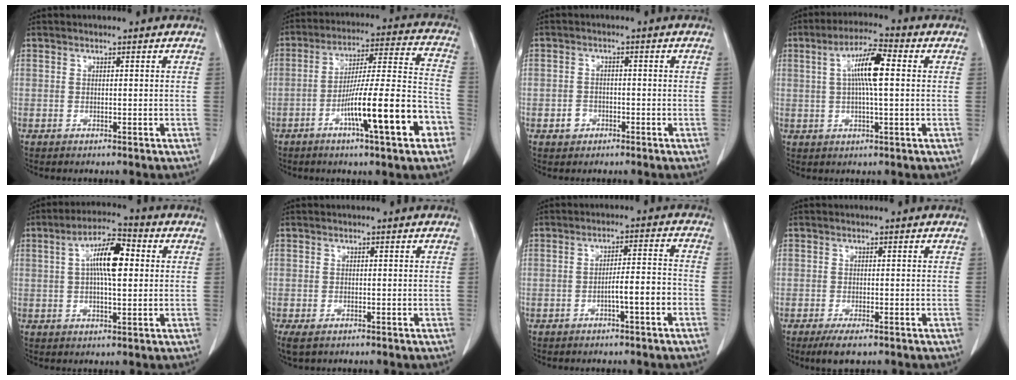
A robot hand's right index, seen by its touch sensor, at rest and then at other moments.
{"total": 17.2, "force": [-7.0, 1.2, 15.6], "torque": [-0.250, 0.005, -0.111]}
{"total": 2.2, "force": [-1.0, 1.9, 0.7], "torque": [-0.010, 0.006, -0.013]}
{"total": 7.9, "force": [1.4, 1.0, 7.8], "torque": [-0.146, 0.012, 0.020]}
{"total": 9.0, "force": [1.6, 2.5, 8.5], "torque": [-0.157, 0.020, 0.023]}
{"total": 2.7, "force": [-1.6, 1.3, 1.7], "torque": [-0.041, -0.009, -0.020]}
{"total": 5.2, "force": [-2.2, 0.3, 4.7], "torque": [-0.073, 0.016, -0.033]}
{"total": 3.0, "force": [-2.0, 0.9, 2.0], "torque": [-0.039, -0.006, -0.031]}